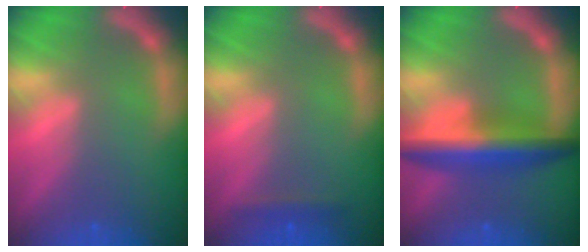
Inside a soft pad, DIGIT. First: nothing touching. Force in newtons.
{"total": 1.4}
{"total": 7.1}